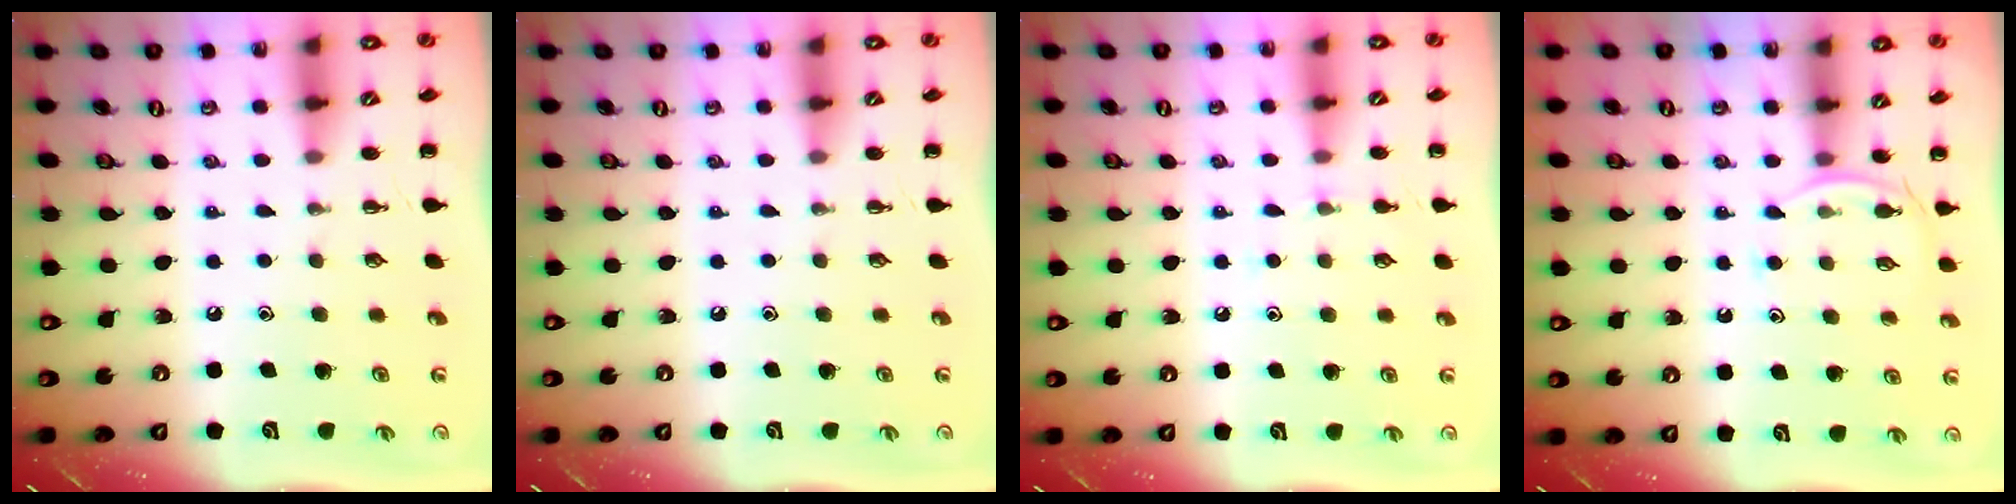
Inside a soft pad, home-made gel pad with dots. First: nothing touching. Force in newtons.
{"total": 0.0}
{"total": 6.9, "press": 6.6, "slide": 2.0}
{"total": 5.2, "press": 5.0, "slide": 1.4}